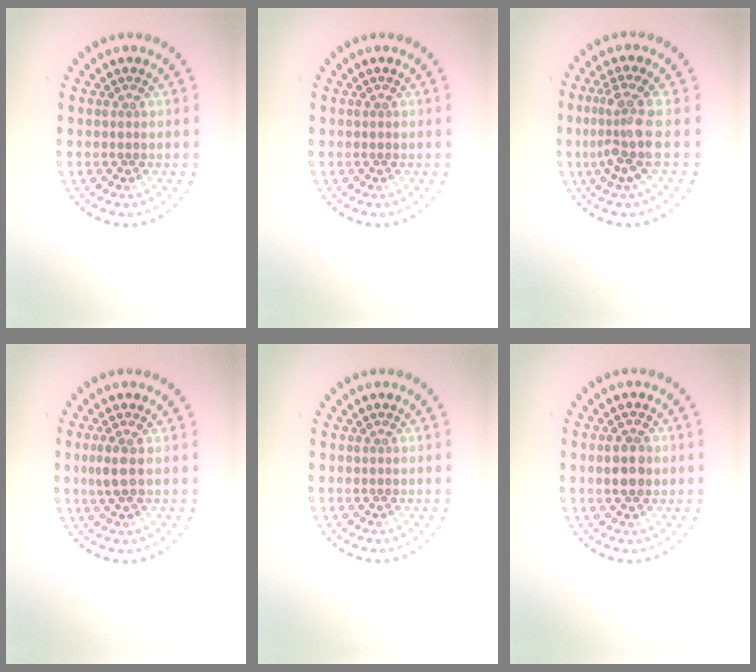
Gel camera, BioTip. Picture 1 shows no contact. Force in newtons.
{"total": 0.0}
{"total": 3.8, "press": 2.8, "slide": 2.5}
{"total": 1.7, "press": 1.6, "slide": 0.7}
{"total": 0.0}
{"total": 2.8, "press": 2.8, "slide": 0.1}